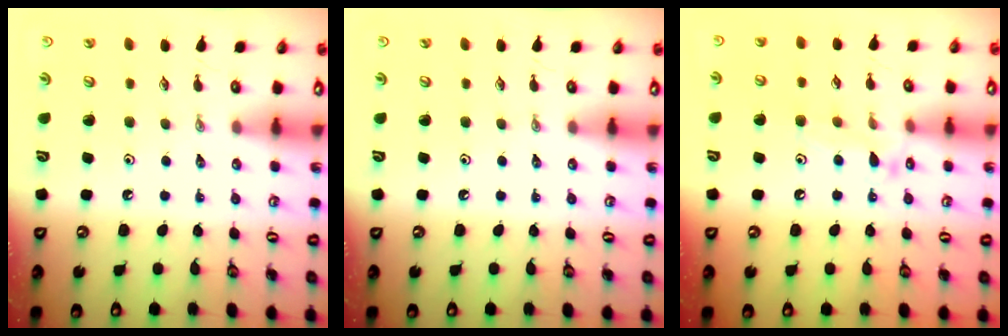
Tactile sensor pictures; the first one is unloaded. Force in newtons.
{"total": 0.0}
{"total": 11.6, "press": 11.6, "slide": 0.9}